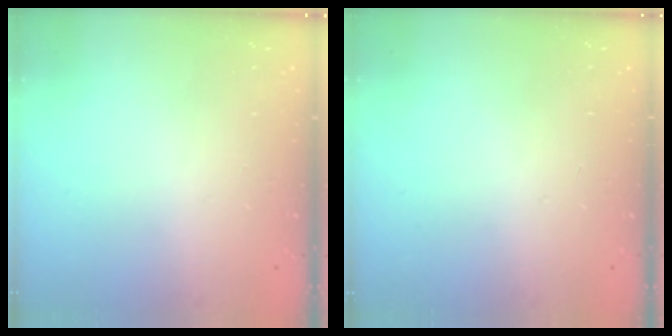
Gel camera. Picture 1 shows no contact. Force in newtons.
{"total": 0.0}